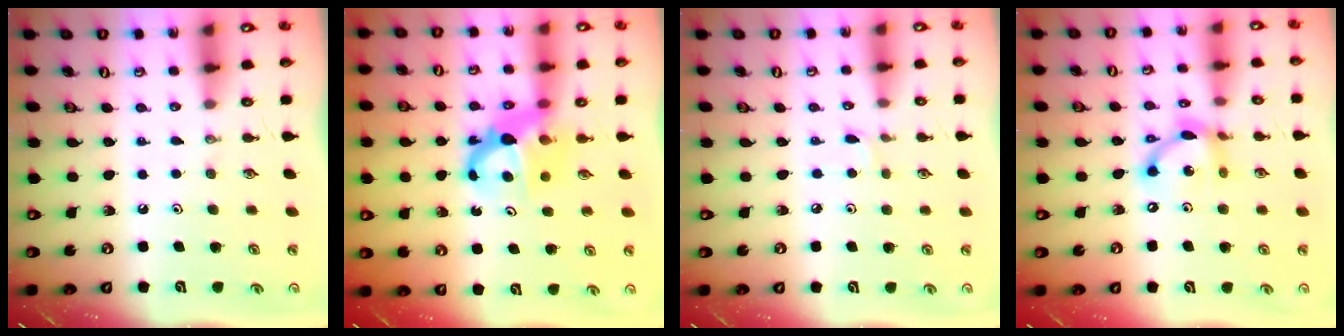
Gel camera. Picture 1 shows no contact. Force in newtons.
{"total": 7.1, "press": 7.0, "slide": 0.5}
{"total": 1.9, "press": 1.9, "slide": 0.2}
{"total": 11.5, "press": 11.5, "slide": 0.6}